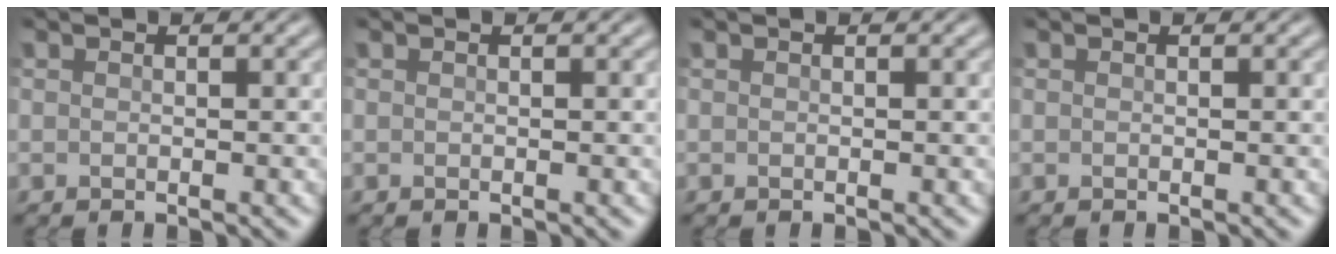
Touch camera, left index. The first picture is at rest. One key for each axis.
{"total": 0.0}
{"total": 0.0}
{"total": 0.0}